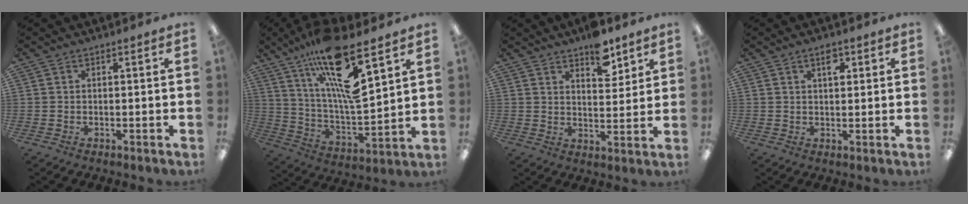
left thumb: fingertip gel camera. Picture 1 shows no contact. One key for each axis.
{"total": 19.6, "fx": 12.6, "fy": 4.5, "fz": 14.3, "tx": -0.270, "ty": -0.075, "tz": 0.203}
{"total": 8.5, "fx": 6.1, "fy": 4.0, "fz": 4.3, "tx": -0.037, "ty": -0.039, "tz": 0.101}
{"total": 3.7, "fx": 2.0, "fy": 1.9, "fz": 2.5, "tx": -0.031, "ty": -0.003, "tz": 0.029}